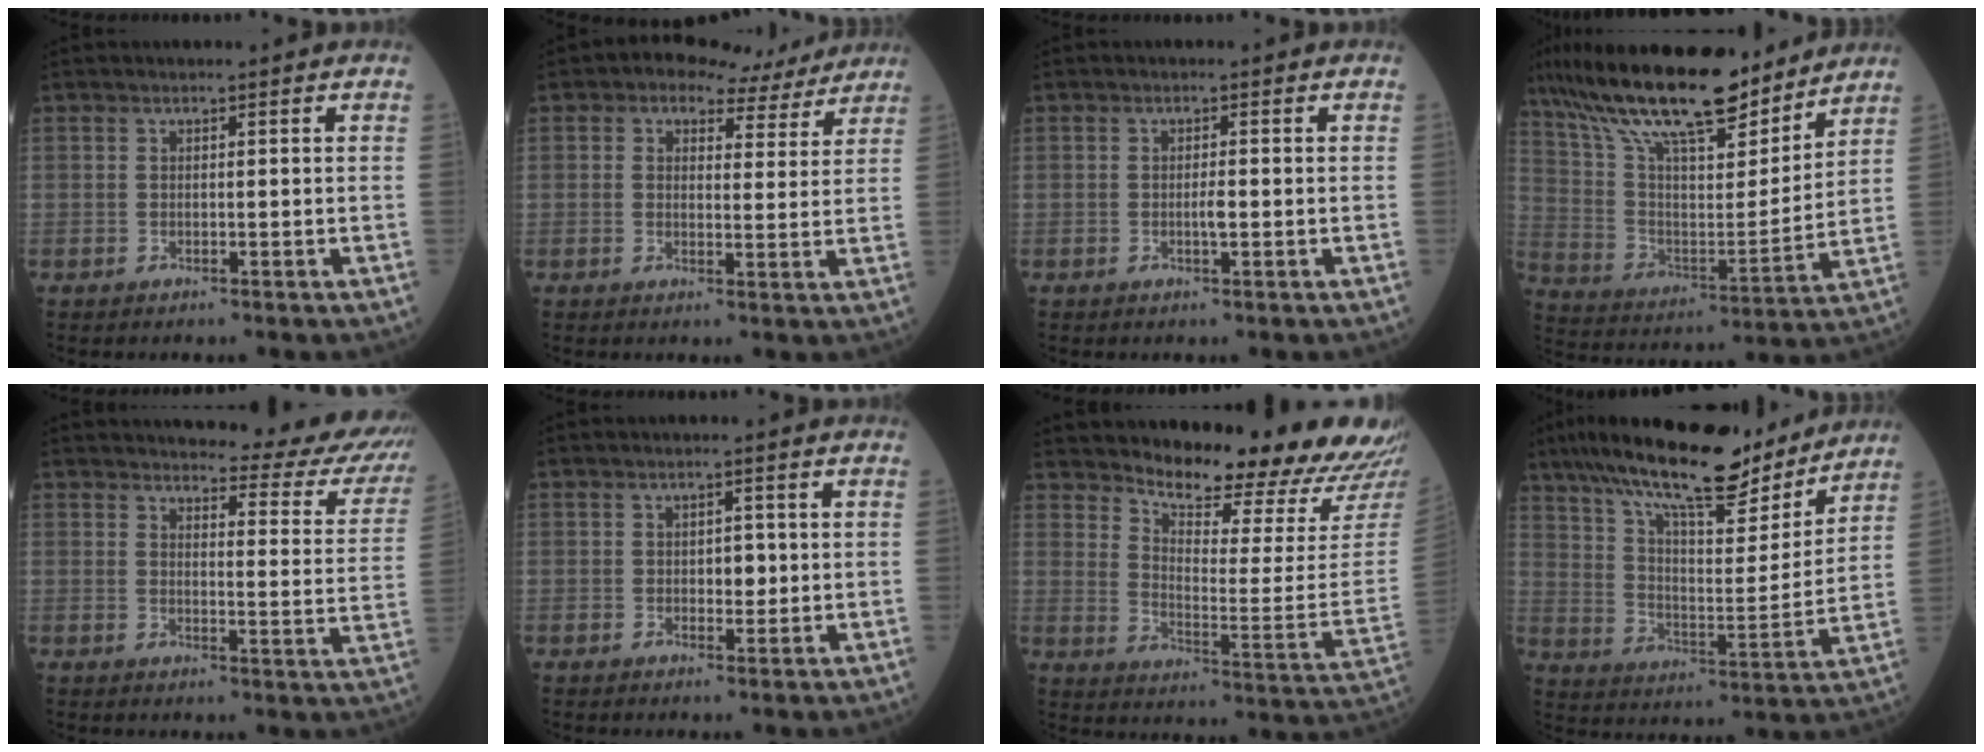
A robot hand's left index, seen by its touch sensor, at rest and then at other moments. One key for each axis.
{"total": 7.1, "fx": 5.5, "fy": 3.8, "fz": 2.4, "tx": -0.028, "ty": 0.017, "tz": 0.063}
{"total": 1.4, "fx": -0.5, "fy": 0.2, "fz": 1.3, "tx": -0.026, "ty": -0.004, "tz": -0.009}
{"total": 22.7, "fx": 18.1, "fy": 5.5, "fz": 12.7, "tx": -0.228, "ty": 0.016, "tz": 0.311}
{"total": 17.2, "fx": 16.2, "fy": 2.3, "fz": 5.1, "tx": -0.040, "ty": -0.085, "tz": 0.163}
{"total": 2.4, "fx": -0.2, "fy": 1.4, "fz": 1.9, "tx": -0.023, "ty": -0.001, "tz": -0.003}
{"total": 19.5, "fx": 18.1, "fy": 1.5, "fz": 7.2, "tx": -0.113, "ty": -0.092, "tz": 0.234}
{"total": 20.1, "fx": 16.5, "fy": 4.6, "fz": 10.6, "tx": -0.184, "ty": 0.011, "tz": 0.266}